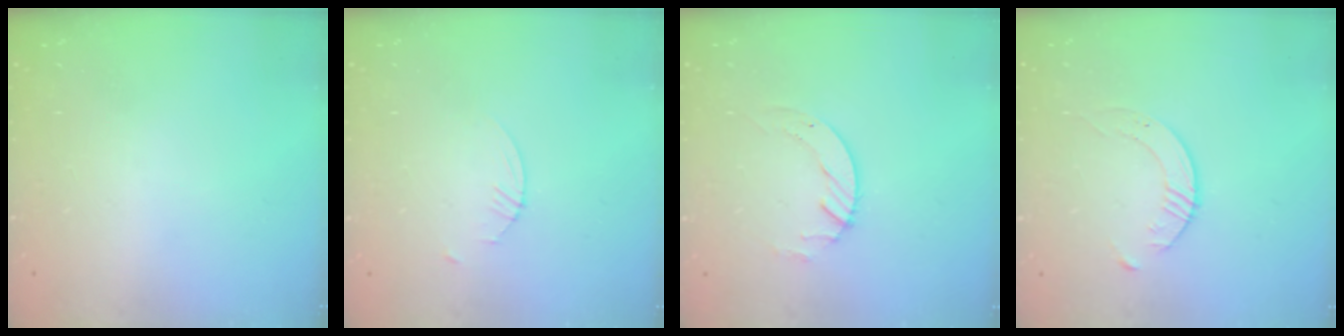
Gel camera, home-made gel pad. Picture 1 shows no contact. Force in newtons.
{"total": 1.6, "press": 1.5, "slide": 0.2}
{"total": 4.2, "press": 4.1, "slide": 0.4}
{"total": 3.6, "press": 3.5, "slide": 0.4}